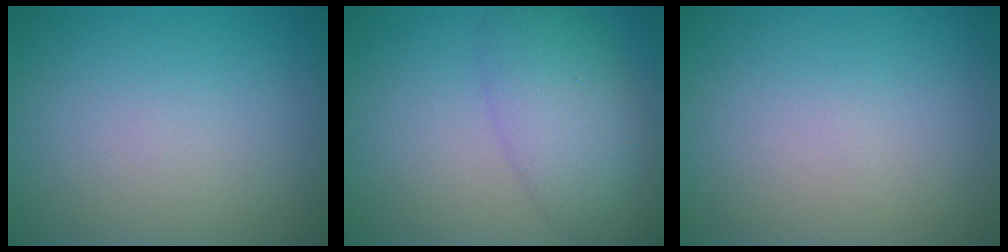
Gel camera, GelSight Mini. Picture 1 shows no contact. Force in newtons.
{"total": 5.7, "press": 5.7, "slide": 0.2}
{"total": 0.0}